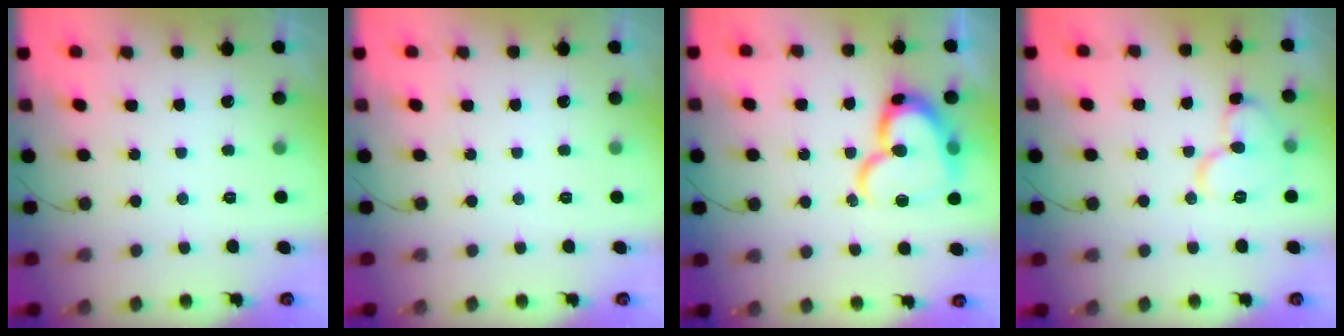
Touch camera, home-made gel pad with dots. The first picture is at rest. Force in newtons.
{"total": 0.0}
{"total": 18.0, "press": 17.9, "slide": 2.0}
{"total": 11.4, "press": 11.3, "slide": 1.2}